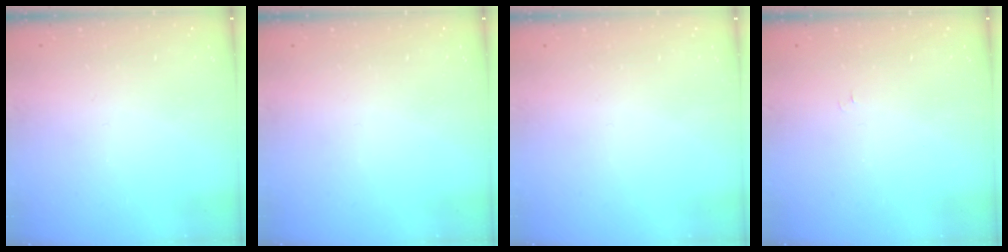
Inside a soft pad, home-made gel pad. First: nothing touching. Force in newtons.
{"total": 0.0}
{"total": 1.5, "press": 1.5, "slide": 0.1}
{"total": 3.7, "press": 3.7, "slide": 0.5}